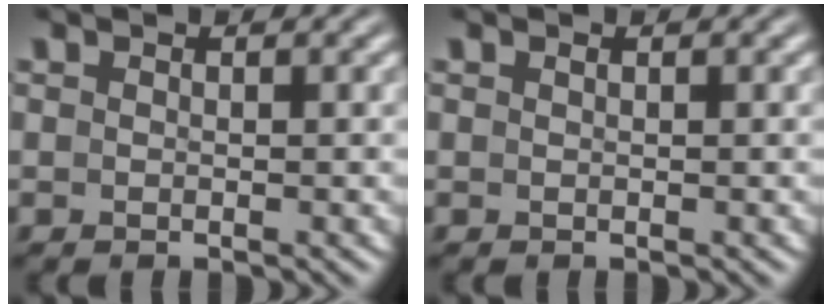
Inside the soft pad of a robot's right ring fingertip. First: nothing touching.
{"total": 0.0}